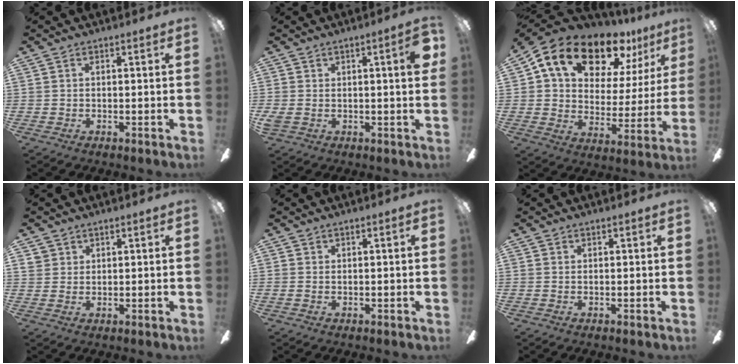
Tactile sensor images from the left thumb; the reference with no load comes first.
{"total": 5.9, "force": [1.2, 1.6, 5.6], "torque": [-0.086, 0.000, 0.018]}
{"total": 18.3, "force": [12.3, 9.4, 9.8], "torque": [-0.174, -0.071, 0.215]}
{"total": 1.9, "force": [1.5, 1.1, 0.2], "torque": [-0.006, -0.001, 0.031]}
{"total": 0.9, "force": [0.0, 0.0, 0.9], "torque": [-0.015, -0.002, 0.001]}
{"total": 0.0}